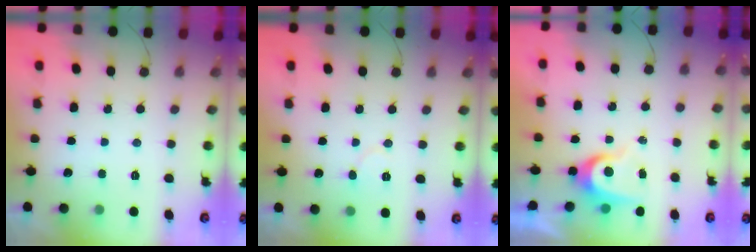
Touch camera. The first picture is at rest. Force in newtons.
{"total": 5.2, "press": 5.2, "slide": 0.5}
{"total": 7.7, "press": 7.7, "slide": 0.3}